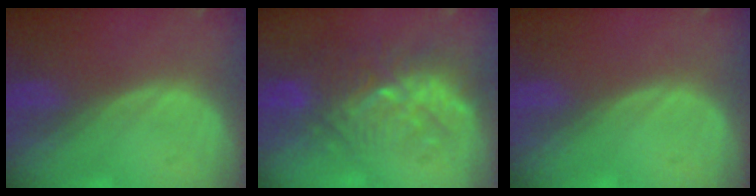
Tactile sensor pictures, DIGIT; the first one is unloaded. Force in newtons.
{"total": 9.4, "press": 8.9, "slide": 2.8}
{"total": 0.0}